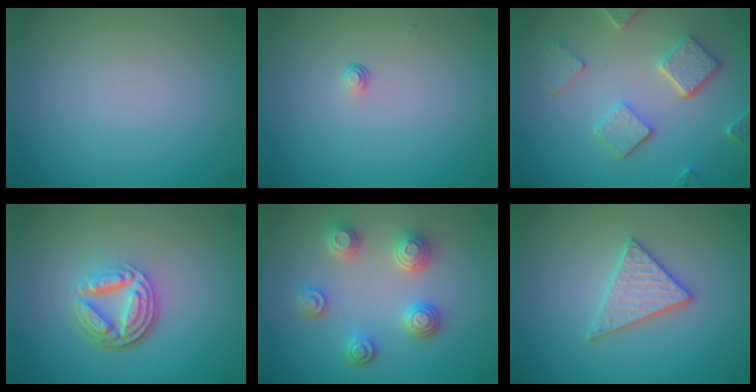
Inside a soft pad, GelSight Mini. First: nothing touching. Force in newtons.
{"total": 0.6, "press": 0.3, "slide": 0.5}
{"total": 4.9, "press": 3.9, "slide": 3.1}
{"total": 4.9, "press": 3.5, "slide": 3.4}
{"total": 3.8, "press": 3.3, "slide": 2.0}
{"total": 2.9, "press": 2.9, "slide": 0.3}